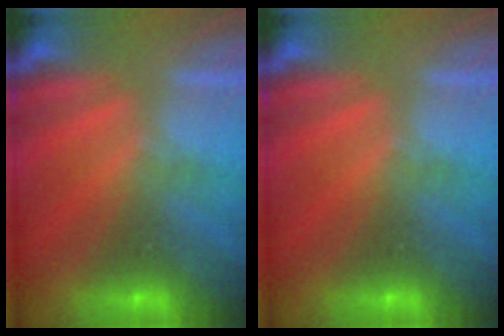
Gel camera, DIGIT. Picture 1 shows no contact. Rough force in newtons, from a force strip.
{"total": 0.0}